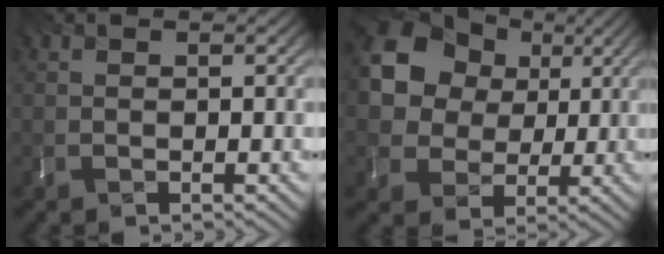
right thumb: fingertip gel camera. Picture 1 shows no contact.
{"total": 13.4, "force": [3.4, 11.4, 6.2], "torque": [-0.183, 0.034, 0.060]}